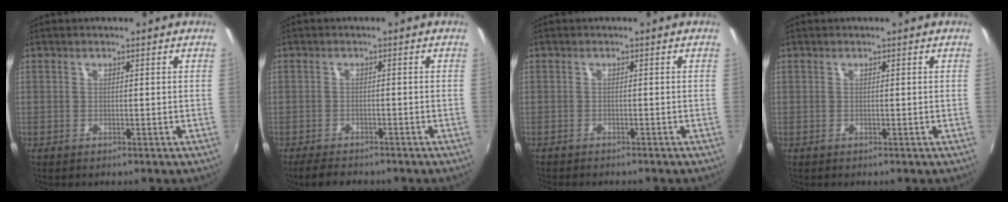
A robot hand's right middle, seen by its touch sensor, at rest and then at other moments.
{"total": 4.7, "force": [-4.0, 1.6, 1.9], "torque": [-0.051, -0.012, -0.067]}
{"total": 2.5, "force": [-2.3, 0.5, 0.8], "torque": [-0.025, -0.013, -0.038]}
{"total": 0.0}